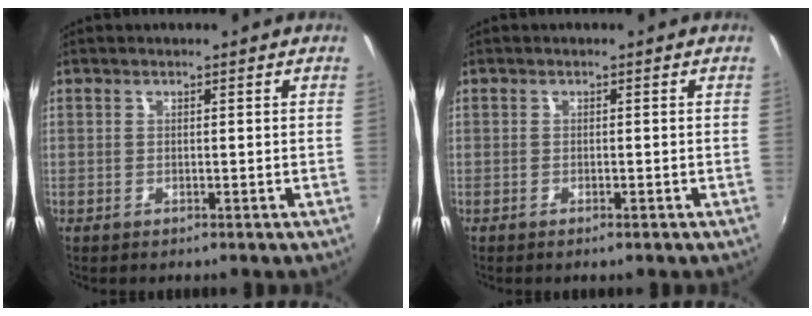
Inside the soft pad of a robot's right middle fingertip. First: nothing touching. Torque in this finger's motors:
{"motor_torque": [0.36, -0.33, 0.02, 0.01]}